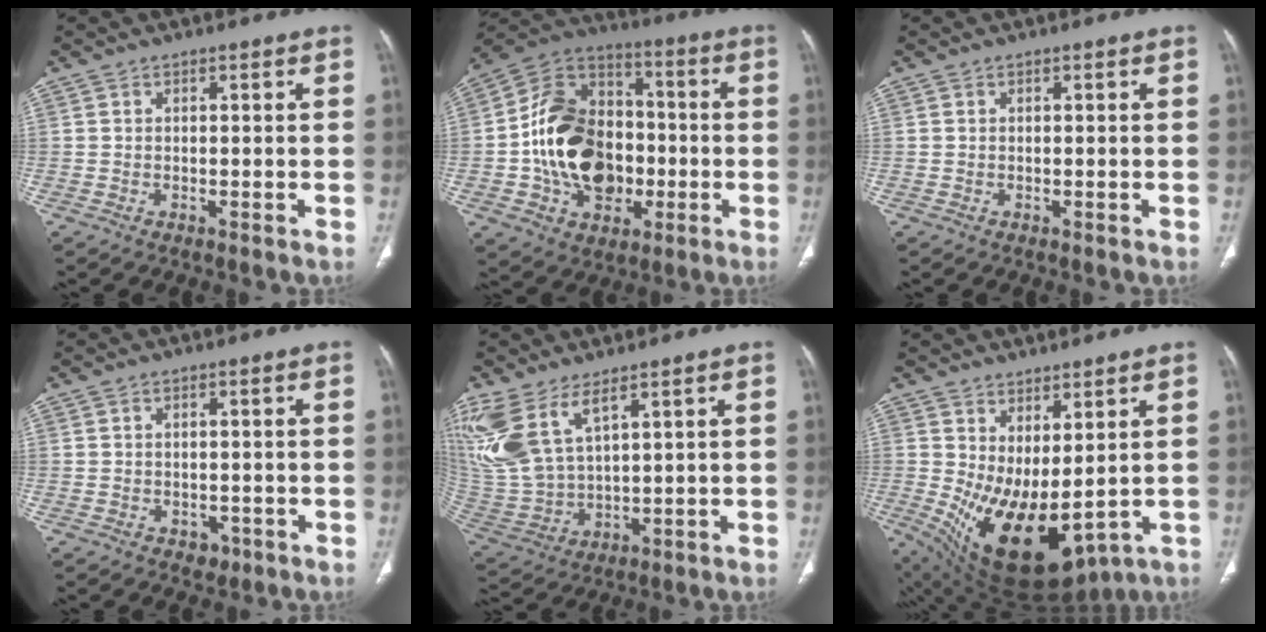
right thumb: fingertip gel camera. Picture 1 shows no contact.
{"total": 22.2, "force": [-2.9, 16.2, 14.9], "torque": [-0.219, 0.032, -0.044]}
{"total": 0.0}
{"total": 2.4, "force": [-1.1, 1.9, 1.0], "torque": [-0.004, 0.005, -0.008]}
{"total": 14.2, "force": [8.0, 6.3, 9.9], "torque": [-0.225, -0.027, 0.185]}
{"total": 16.1, "force": [-0.3, 7.7, 14.2], "torque": [-0.240, -0.026, 0.034]}